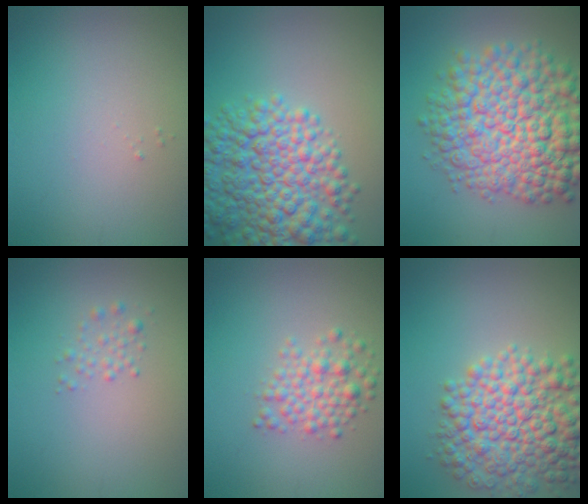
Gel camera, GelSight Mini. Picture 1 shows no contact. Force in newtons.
{"total": 9.9, "press": 9.9, "slide": 0.4}
{"total": 12.7, "press": 12.7, "slide": 0.4}
{"total": 1.5, "press": 1.5, "slide": 0.0}
{"total": 3.0, "press": 3.0, "slide": 0.2}
{"total": 9.1, "press": 9.1, "slide": 0.2}